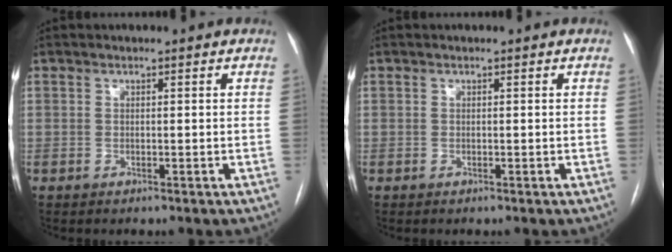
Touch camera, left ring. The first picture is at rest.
{"total": 0.0}